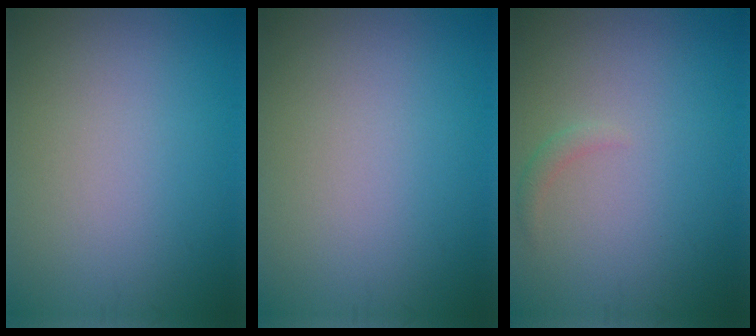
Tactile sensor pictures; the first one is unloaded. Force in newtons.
{"total": 0.0}
{"total": 0.8, "press": 0.8, "slide": 0.1}